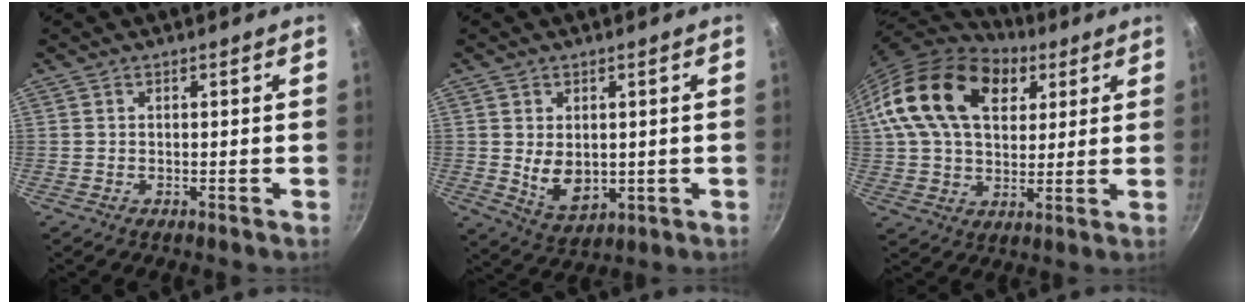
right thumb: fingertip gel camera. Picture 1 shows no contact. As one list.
[{"total": 7.3, "force": [0.3, 5.1, 5.2], "torque": [-0.077, -0.017, 0.023]}, {"total": 21.2, "force": [8.3, 13.6, 14.0], "torque": [-0.225, -0.005, 0.140]}]